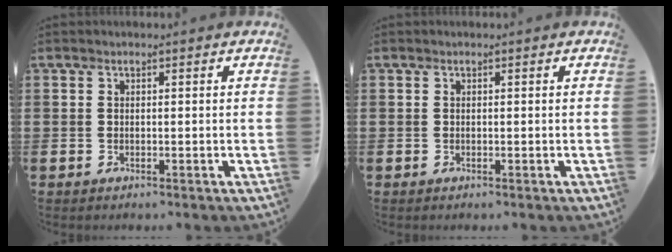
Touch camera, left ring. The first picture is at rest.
{"total": 0.0}